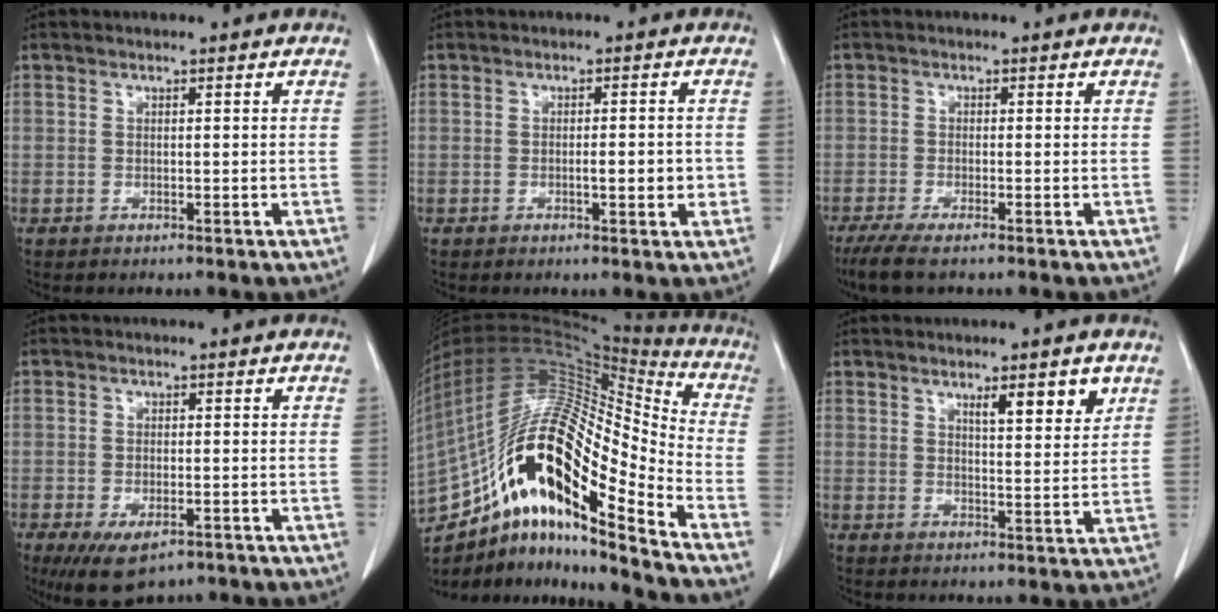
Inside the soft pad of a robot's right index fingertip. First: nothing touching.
{"total": 3.3, "force": [-0.6, 0.8, 3.2], "torque": [-0.051, -0.001, -0.006]}
{"total": 4.7, "force": [-3.4, 0.5, 3.1], "torque": [-0.055, -0.011, -0.058]}
{"total": 7.4, "force": [-4.6, 3.3, 4.7], "torque": [-0.077, -0.012, -0.068]}
{"total": 29.6, "force": [-16.0, 6.5, 24.1], "torque": [-0.463, 0.000, -0.281]}
{"total": 5.4, "force": [3.2, 0.9, 4.2], "torque": [-0.060, -0.008, 0.046]}